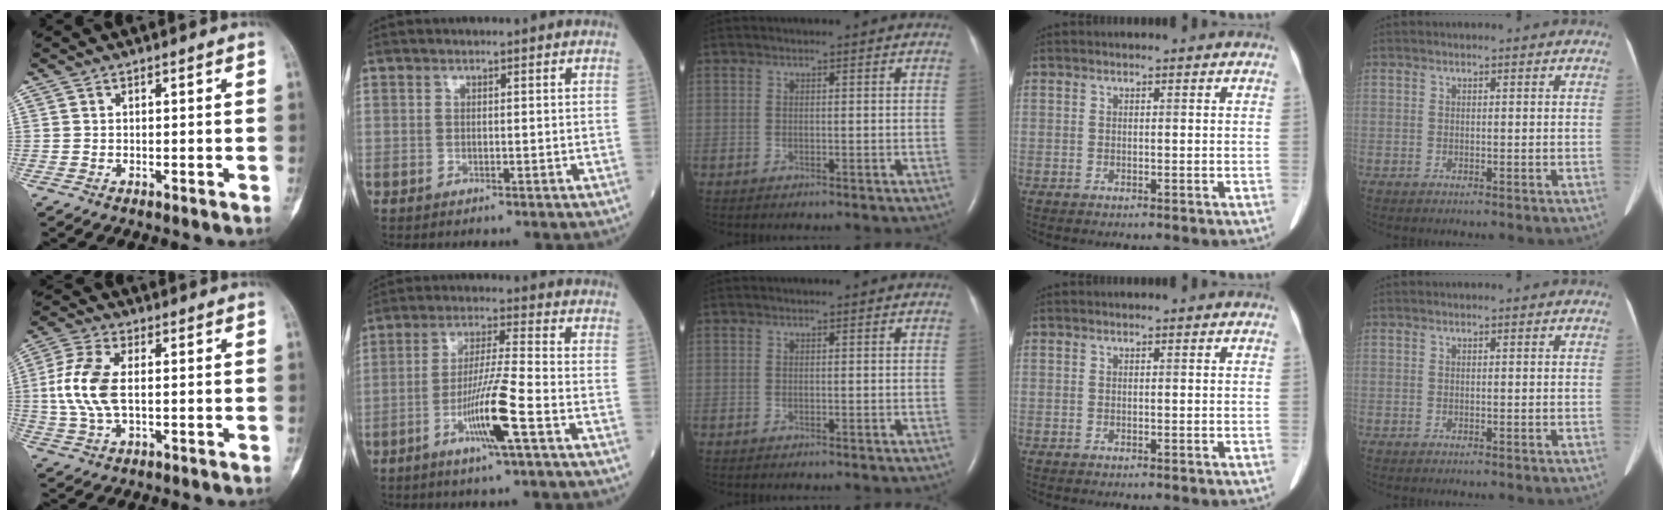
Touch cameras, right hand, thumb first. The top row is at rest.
{"thumb": {"total": 9.6, "force": [0.3, 5.0, 8.2], "torque": [-0.190, 0.009, 0.005]}, "index": {"total": 9.6, "force": [-4.0, -0.7, 8.7], "torque": [-0.169, -0.007, -0.075]}}